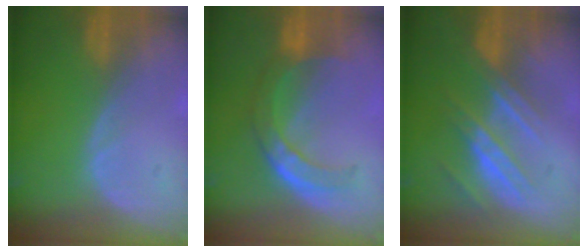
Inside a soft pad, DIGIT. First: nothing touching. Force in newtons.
{"total": 7.8, "press": 6.5, "slide": 4.3}
{"total": 7.2, "press": 6.8, "slide": 2.6}